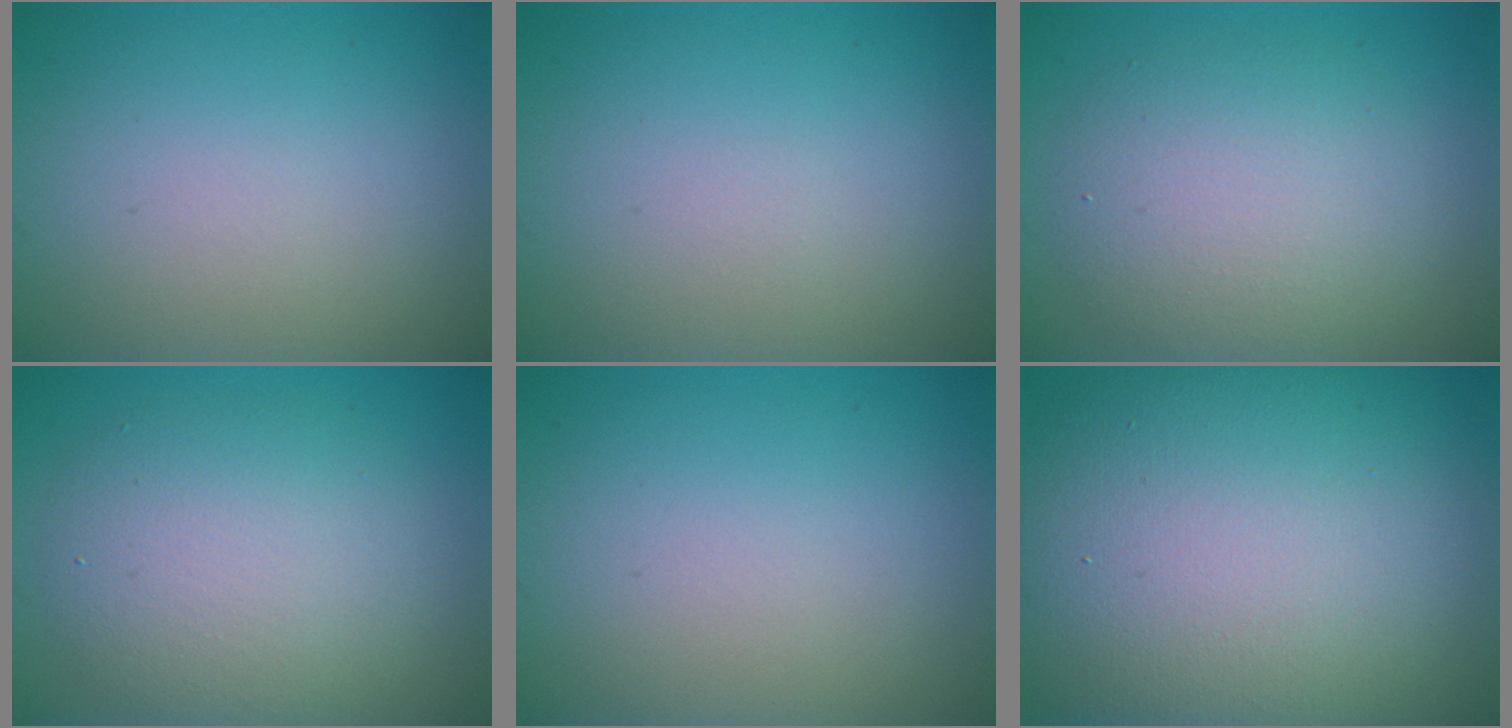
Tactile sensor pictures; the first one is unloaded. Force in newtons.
{"total": 0.0}
{"total": 5.4, "press": 5.4, "slide": 0.3}
{"total": 6.0, "press": 5.9, "slide": 0.6}
{"total": 0.0}
{"total": 16.5, "press": 16.5, "slide": 1.4}